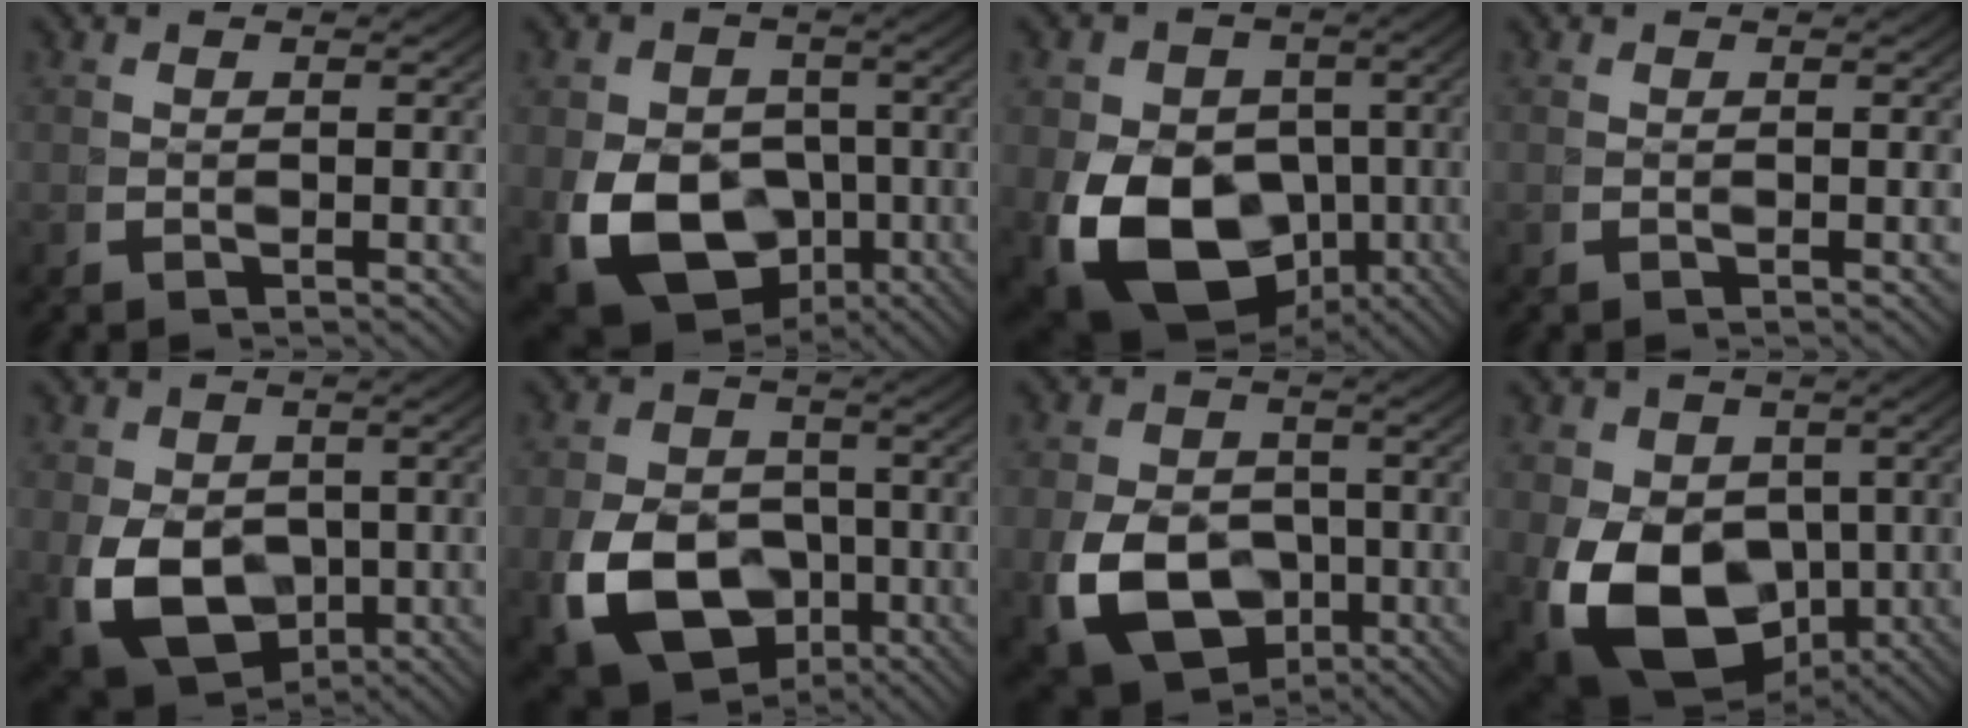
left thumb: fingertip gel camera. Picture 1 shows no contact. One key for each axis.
{"total": 12.4, "fx": -3.6, "fy": 9.6, "fz": 7.0, "tx": -0.152, "ty": -0.068, "tz": -0.028}
{"total": 15.3, "fx": -3.5, "fy": 11.5, "fz": 9.5, "tx": -0.199, "ty": -0.084, "tz": -0.020}
{"total": 0.0}
{"total": 9.8, "fx": -2.1, "fy": 7.5, "fz": 6.0, "tx": -0.141, "ty": -0.064, "tz": -0.003}
{"total": 12.4, "fx": -4.3, "fy": 9.7, "fz": 6.3, "tx": -0.142, "ty": -0.065, "tz": -0.045}
{"total": 10.8, "fx": -3.5, "fy": 8.4, "fz": 5.7, "tx": -0.127, "ty": -0.058, "tz": -0.033}
{"total": 12.7, "fx": -2.9, "fy": 9.3, "fz": 8.0, "tx": -0.185, "ty": -0.082, "tz": -0.008}